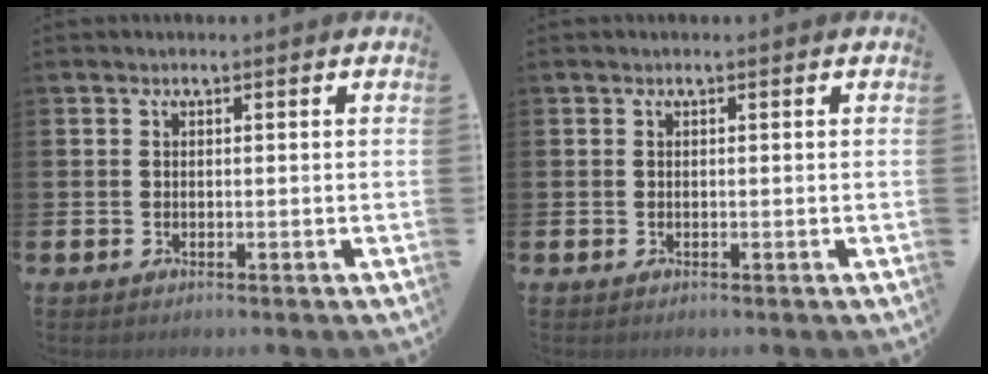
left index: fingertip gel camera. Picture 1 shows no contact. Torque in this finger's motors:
{"motor_torque": [-0.07, 0.04, -0.01, 0.01]}